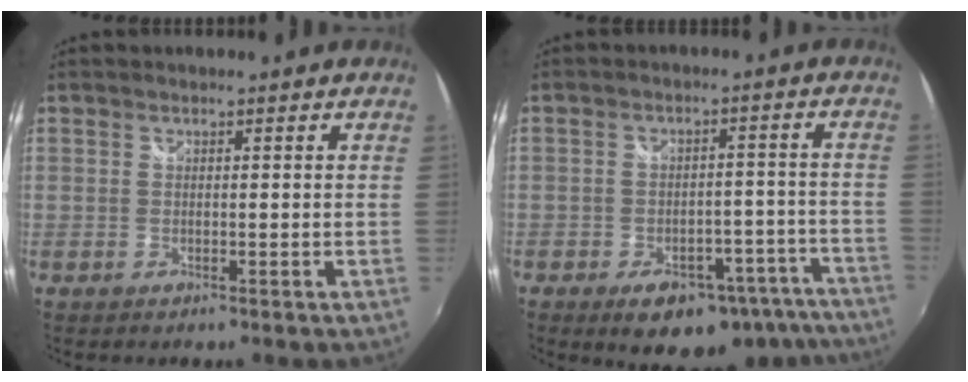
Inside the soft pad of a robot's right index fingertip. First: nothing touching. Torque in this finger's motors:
{"motor_torque": [0.97, -0.74, 0.28, 0.01]}